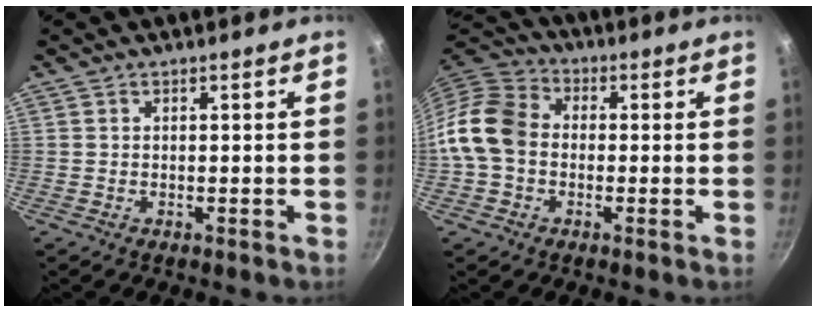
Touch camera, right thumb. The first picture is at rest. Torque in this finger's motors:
{"motor_torque": [1.48, 1.99, 1.63, -0.28, 0.51]}